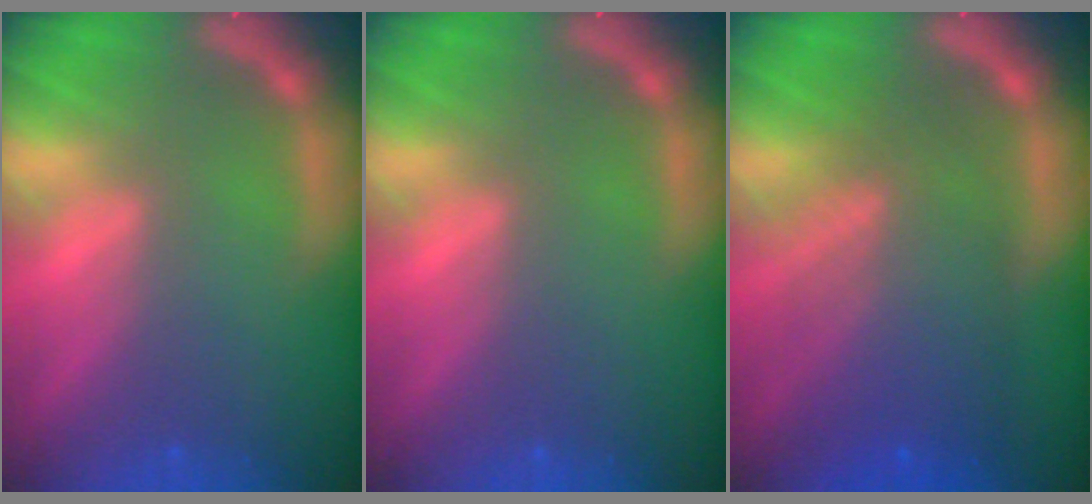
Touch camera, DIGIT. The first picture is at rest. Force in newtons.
{"total": 0.0}
{"total": 8.1}